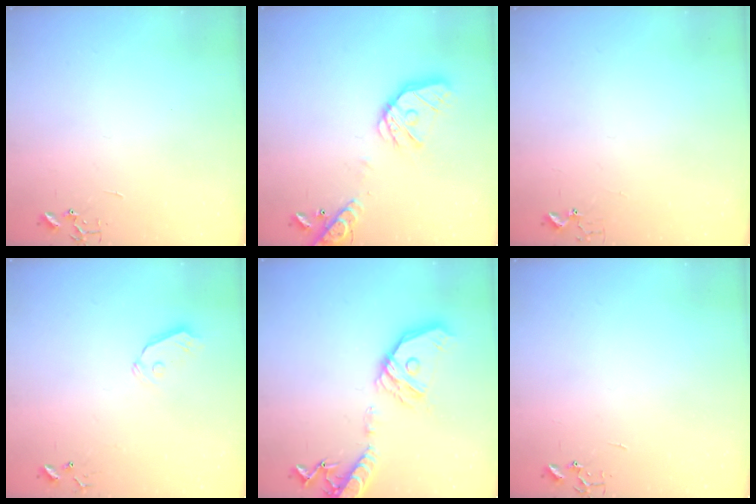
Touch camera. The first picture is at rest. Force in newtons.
{"total": 17.6, "press": 17.3, "slide": 2.8}
{"total": 2.7, "press": 2.7, "slide": 0.2}
{"total": 4.4, "press": 4.3, "slide": 0.5}
{"total": 20.0, "press": 19.7, "slide": 3.5}
{"total": 0.0}